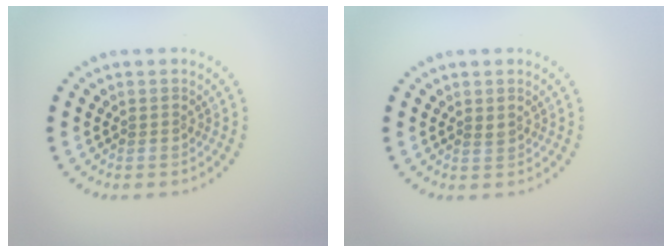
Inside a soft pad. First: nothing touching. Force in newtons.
{"total": 0.5, "press": 0.4, "slide": 0.3}